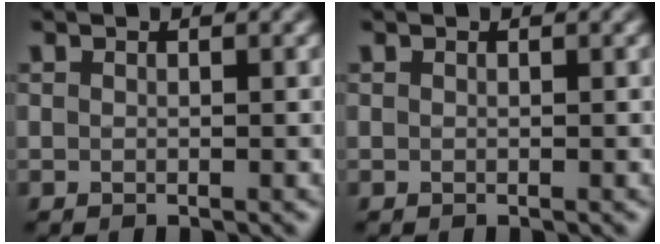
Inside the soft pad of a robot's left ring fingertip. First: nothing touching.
{"total": 0.0}